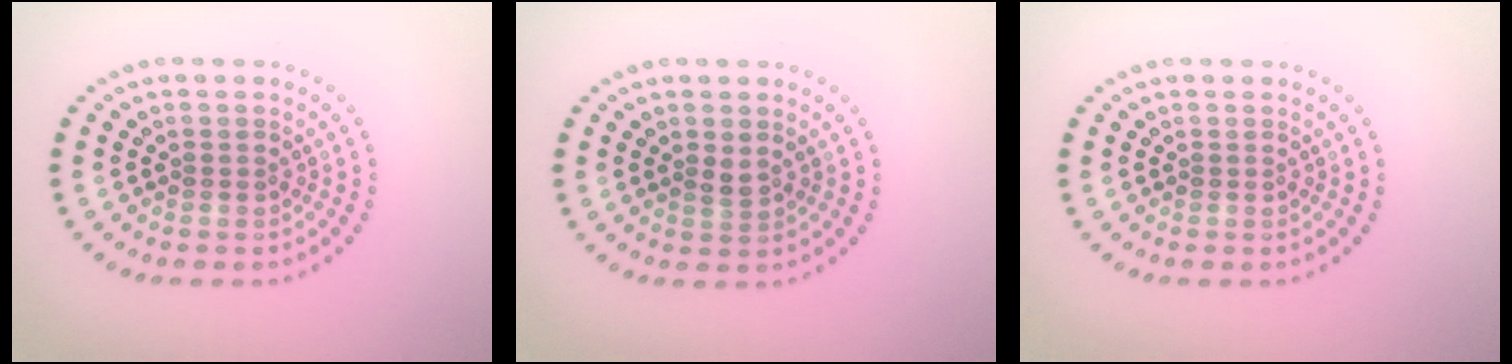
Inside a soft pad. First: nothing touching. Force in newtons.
{"total": 0.9, "press": 0.9, "slide": 0.3}
{"total": 0.0}